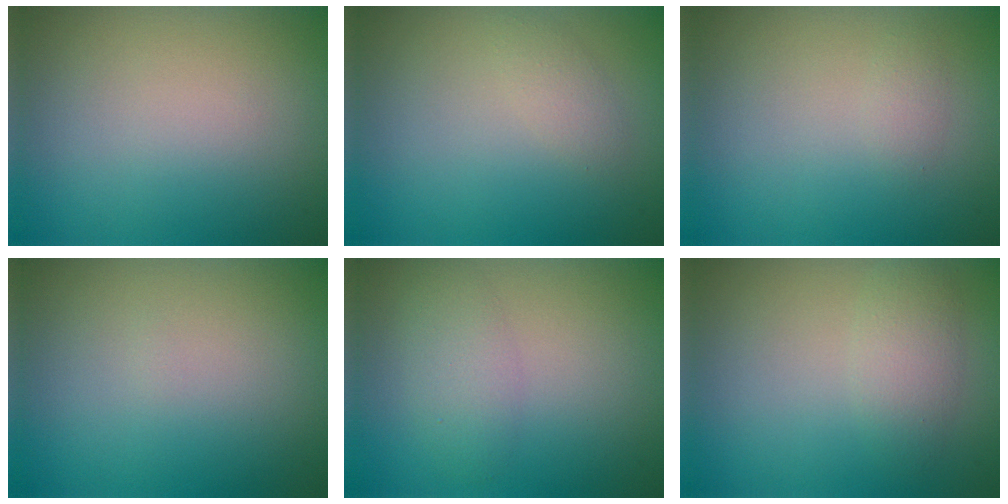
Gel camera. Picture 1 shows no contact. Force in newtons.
{"total": 1.2, "press": 1.2, "slide": 0.0}
{"total": 0.8, "press": 0.8, "slide": 0.0}
{"total": 0.0}
{"total": 2.5, "press": 2.5, "slide": 0.0}
{"total": 2.2, "press": 2.2, "slide": 0.1}